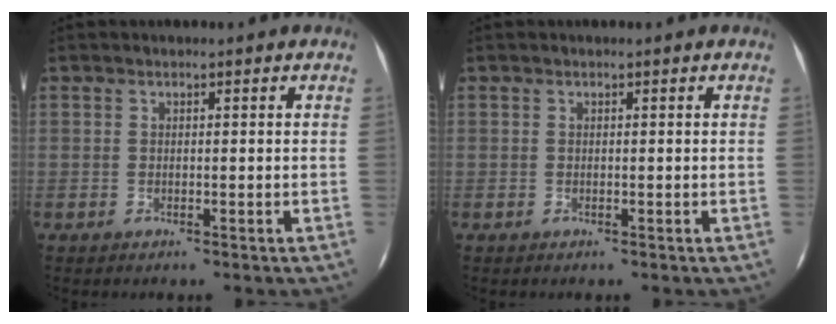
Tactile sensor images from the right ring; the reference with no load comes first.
{"total": 0.0}